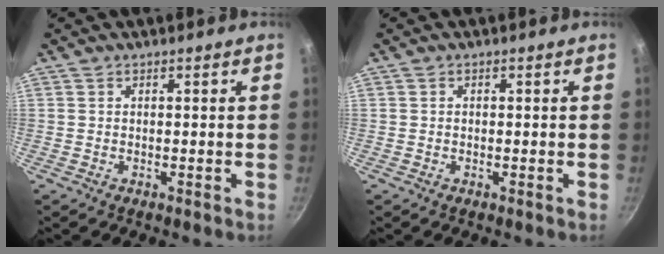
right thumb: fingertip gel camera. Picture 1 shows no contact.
{"total": 0.7, "force": [0.0, 0.5, 0.4], "torque": [-0.006, 0.004, 0.000]}